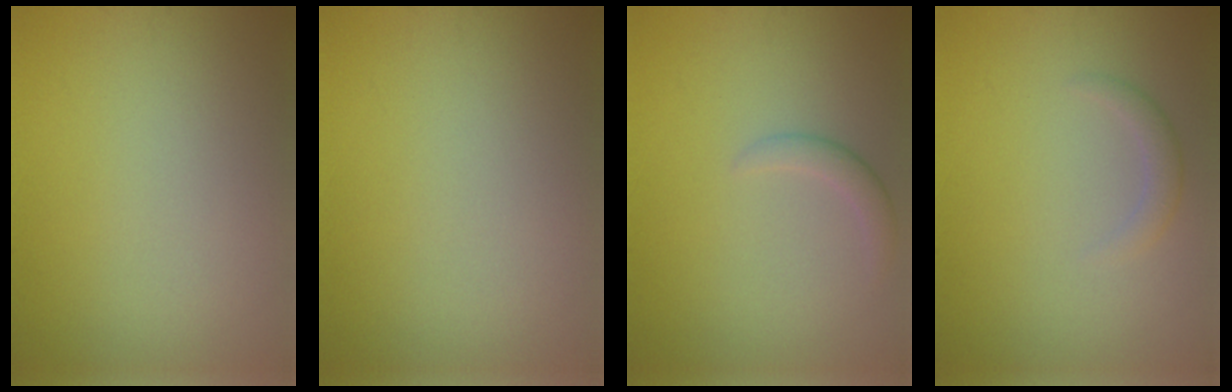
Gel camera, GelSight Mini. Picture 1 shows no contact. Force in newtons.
{"total": 0.0}
{"total": 1.5, "press": 1.5, "slide": 0.1}
{"total": 1.4, "press": 1.4, "slide": 0.1}